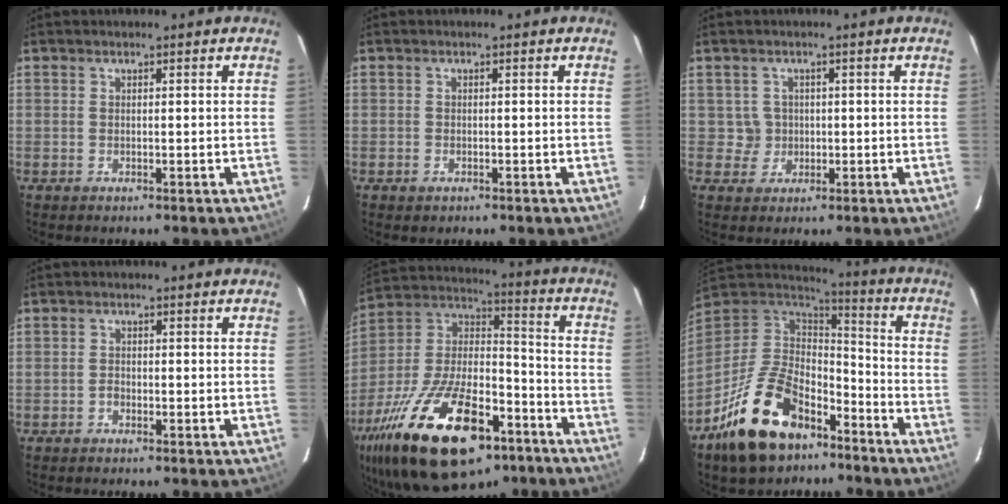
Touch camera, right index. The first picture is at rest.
{"total": 1.1, "force": [-0.6, 0.8, 0.3], "torque": [-0.006, -0.002, -0.006]}
{"total": 3.0, "force": [0.1, 3.0, -0.1], "torque": [0.005, 0.012, 0.006]}
{"total": 0.9, "force": [-0.6, 0.6, 0.3], "torque": [-0.004, 0.002, -0.011]}
{"total": 31.9, "force": [-17.9, 14.3, 22.2], "torque": [-0.434, -0.013, -0.284]}
{"total": 21.2, "force": [-12.7, 11.5, 12.3], "torque": [-0.260, 0.000, -0.205]}